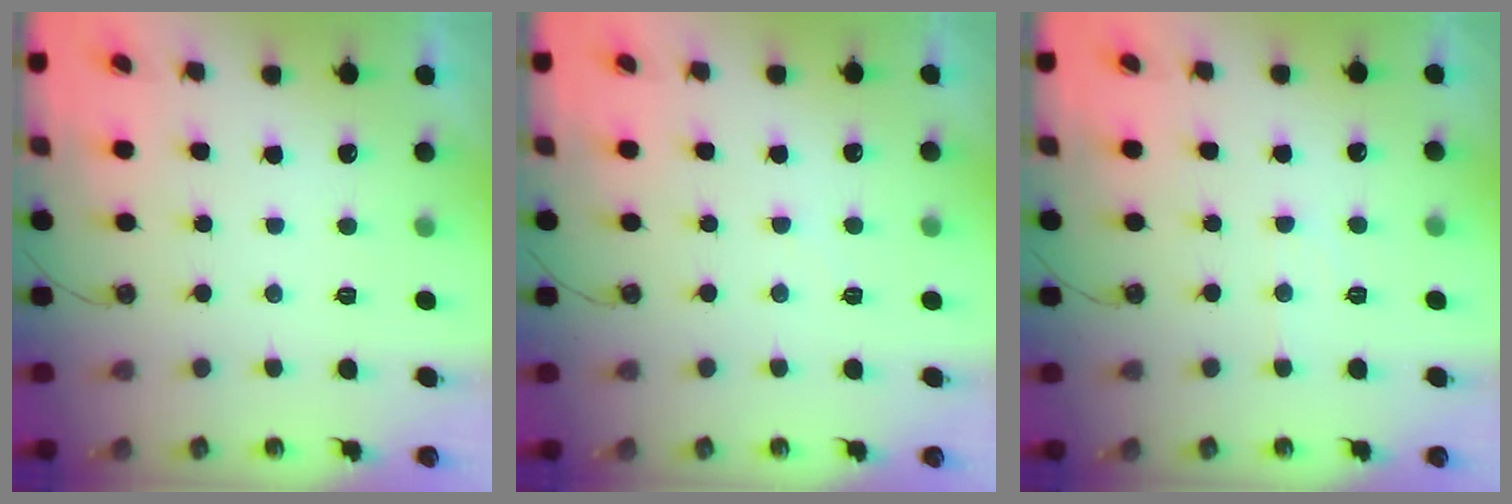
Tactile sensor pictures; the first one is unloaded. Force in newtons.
{"total": 3.6, "press": 3.5, "slide": 0.6}
{"total": 5.5, "press": 5.5, "slide": 0.8}